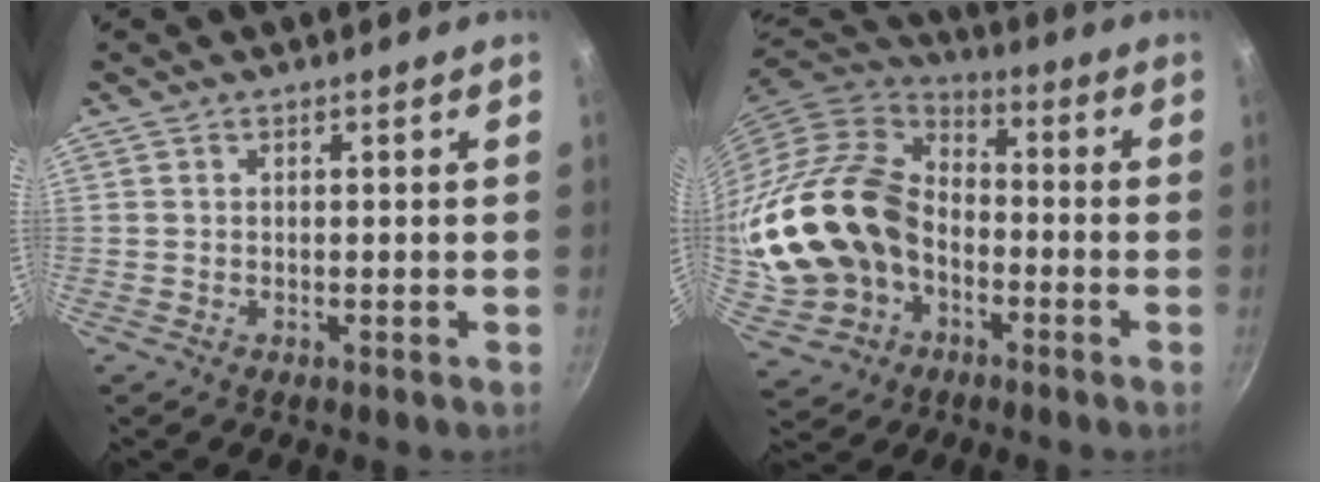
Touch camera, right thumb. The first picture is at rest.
{"total": 22.5, "force": [-3.8, 17.1, 14.1], "torque": [-0.257, 0.045, -0.056]}